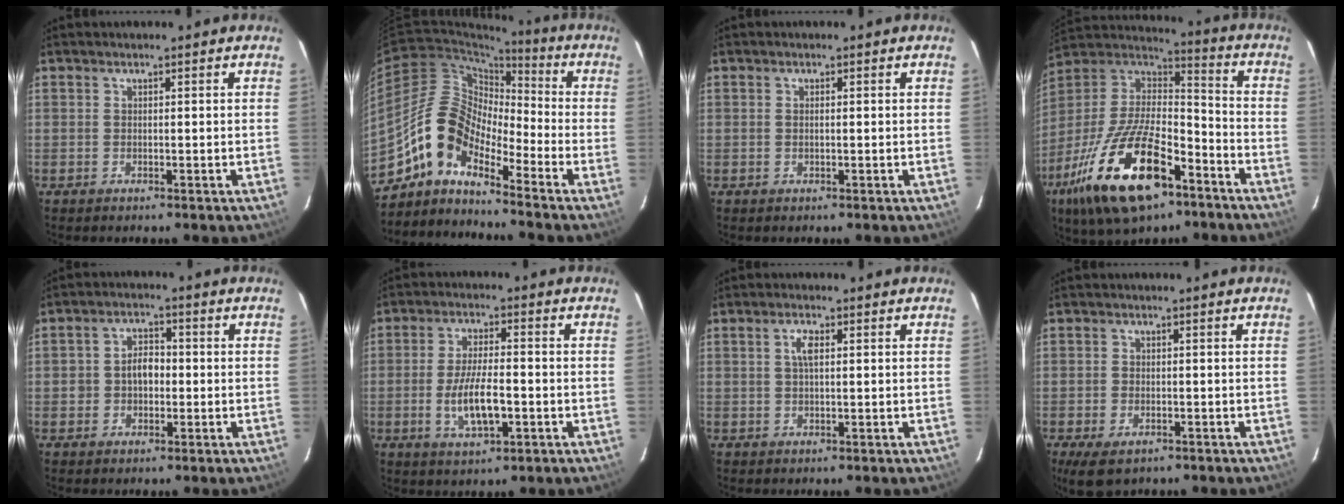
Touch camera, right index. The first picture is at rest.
{"total": 10.8, "force": [-8.0, 4.6, 5.6], "torque": [-0.095, 0.025, -0.172]}
{"total": 0.8, "force": [0.1, 0.2, 0.7], "torque": [-0.014, 0.001, 0.001]}
{"total": 25.8, "force": [-14.0, 10.9, 18.8], "torque": [-0.376, -0.034, -0.240]}
{"total": 4.8, "force": [-0.6, 3.7, 2.9], "torque": [-0.051, 0.014, -0.006]}
{"total": 8.9, "force": [-2.4, 3.0, 8.0], "torque": [-0.158, -0.008, -0.040]}
{"total": 2.5, "force": [0.6, 0.9, 2.2], "torque": [-0.044, 0.006, 0.011]}
{"total": 5.3, "force": [-3.0, 3.0, 3.2], "torque": [-0.072, -0.018, -0.051]}